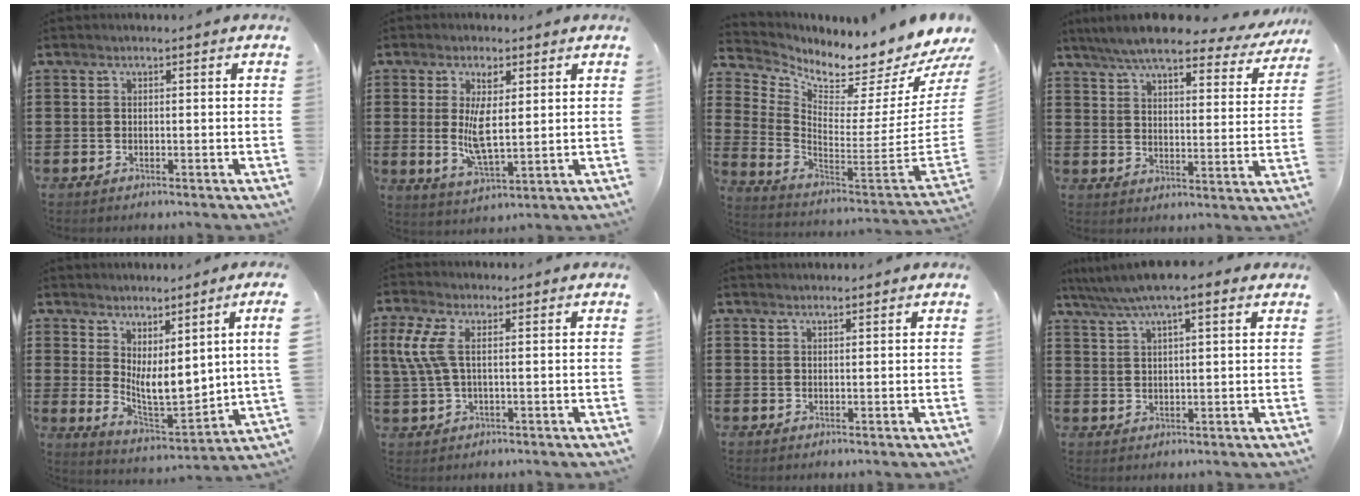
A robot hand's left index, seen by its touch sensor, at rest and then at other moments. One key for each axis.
{"total": 6.7, "fx": 1.6, "fy": 2.7, "fz": 5.9, "tx": -0.102, "ty": 0.000, "tz": 0.026}
{"total": 3.1, "fx": 3.0, "fy": 0.1, "fz": 0.4, "tx": -0.023, "ty": -0.064, "tz": 0.042}
{"total": 7.8, "fx": 6.8, "fy": 0.9, "fz": 3.6, "tx": -0.098, "ty": -0.028, "tz": 0.120}
{"total": 6.4, "fx": 2.4, "fy": 1.5, "fz": 5.7, "tx": -0.119, "ty": -0.030, "tz": 0.040}
{"total": 5.4, "fx": 1.2, "fy": 2.0, "fz": 4.9, "tx": -0.128, "ty": -0.008, "tz": 0.013}
{"total": 1.1, "fx": 1.1, "fy": 0.0, "fz": 0.2, "tx": -0.005, "ty": -0.001, "tz": 0.022}
{"total": 5.9, "fx": 4.4, "fy": 0.8, "fz": 3.8, "tx": -0.084, "ty": -0.005, "tz": 0.077}